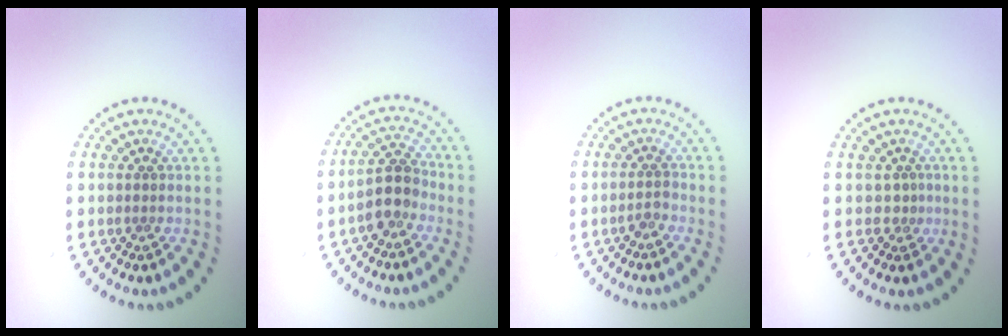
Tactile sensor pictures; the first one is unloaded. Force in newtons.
{"total": 3.6, "press": 3.4, "slide": 1.2}
{"total": 1.2, "press": 1.0, "slide": 0.6}
{"total": 0.9, "press": 0.3, "slide": 0.9}